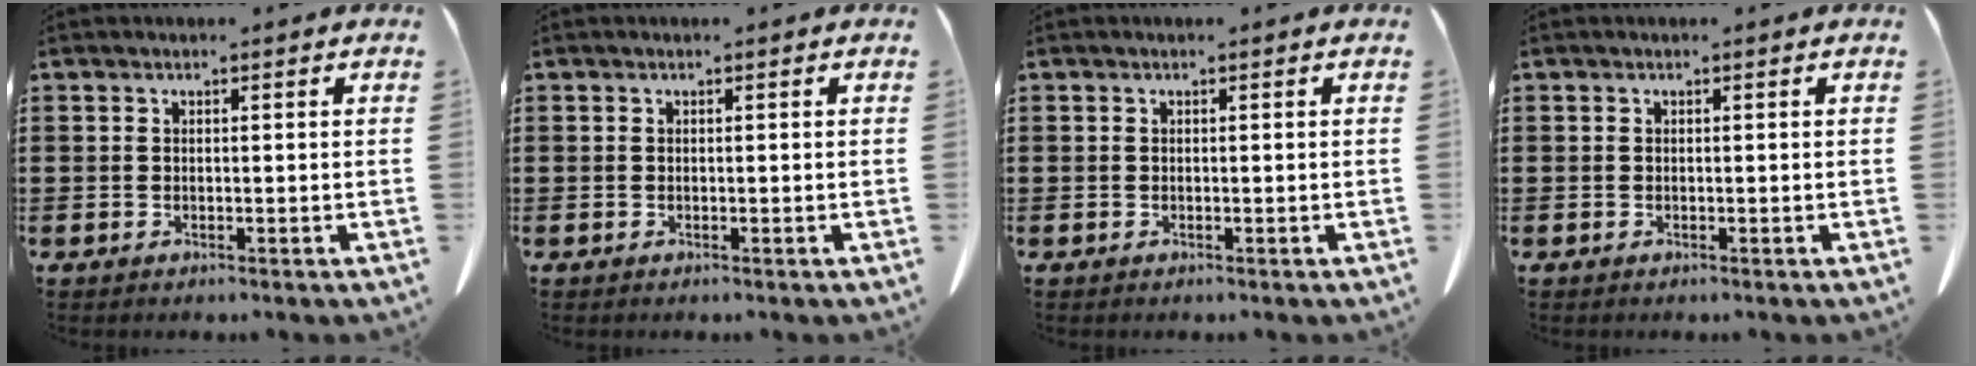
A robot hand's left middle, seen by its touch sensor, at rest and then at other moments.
{"total": 0.0}
{"total": 0.0}
{"total": 0.0}